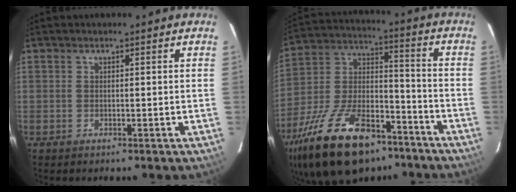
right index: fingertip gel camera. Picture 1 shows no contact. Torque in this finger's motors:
{"motor_torque": [1.34, -0.80, 1.05, 0.21]}